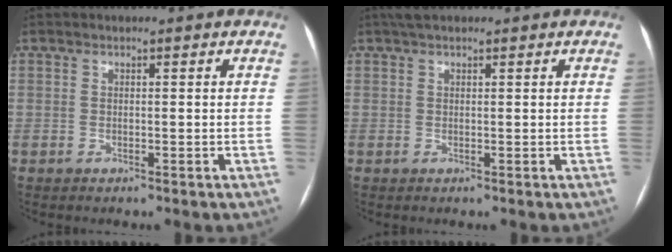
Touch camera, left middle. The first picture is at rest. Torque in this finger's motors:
{"motor_torque": [0.41, -0.42, 0.07, 0.00]}